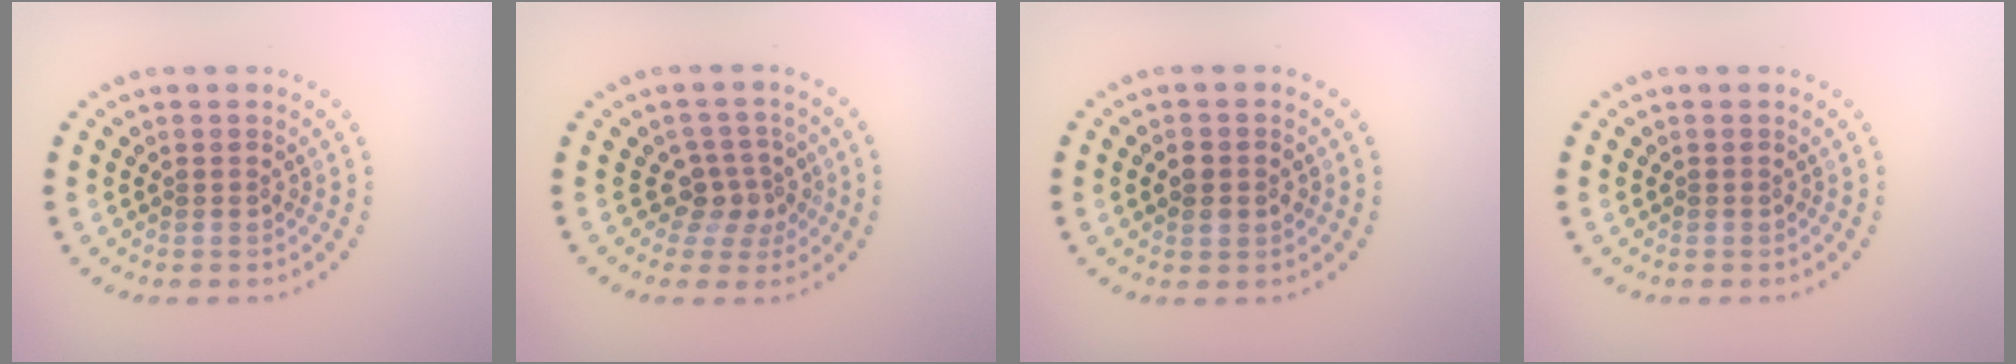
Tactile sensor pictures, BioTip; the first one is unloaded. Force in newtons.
{"total": 2.7, "press": 2.0, "slide": 1.8}
{"total": 2.4, "press": 2.4, "slide": 0.1}
{"total": 0.0}